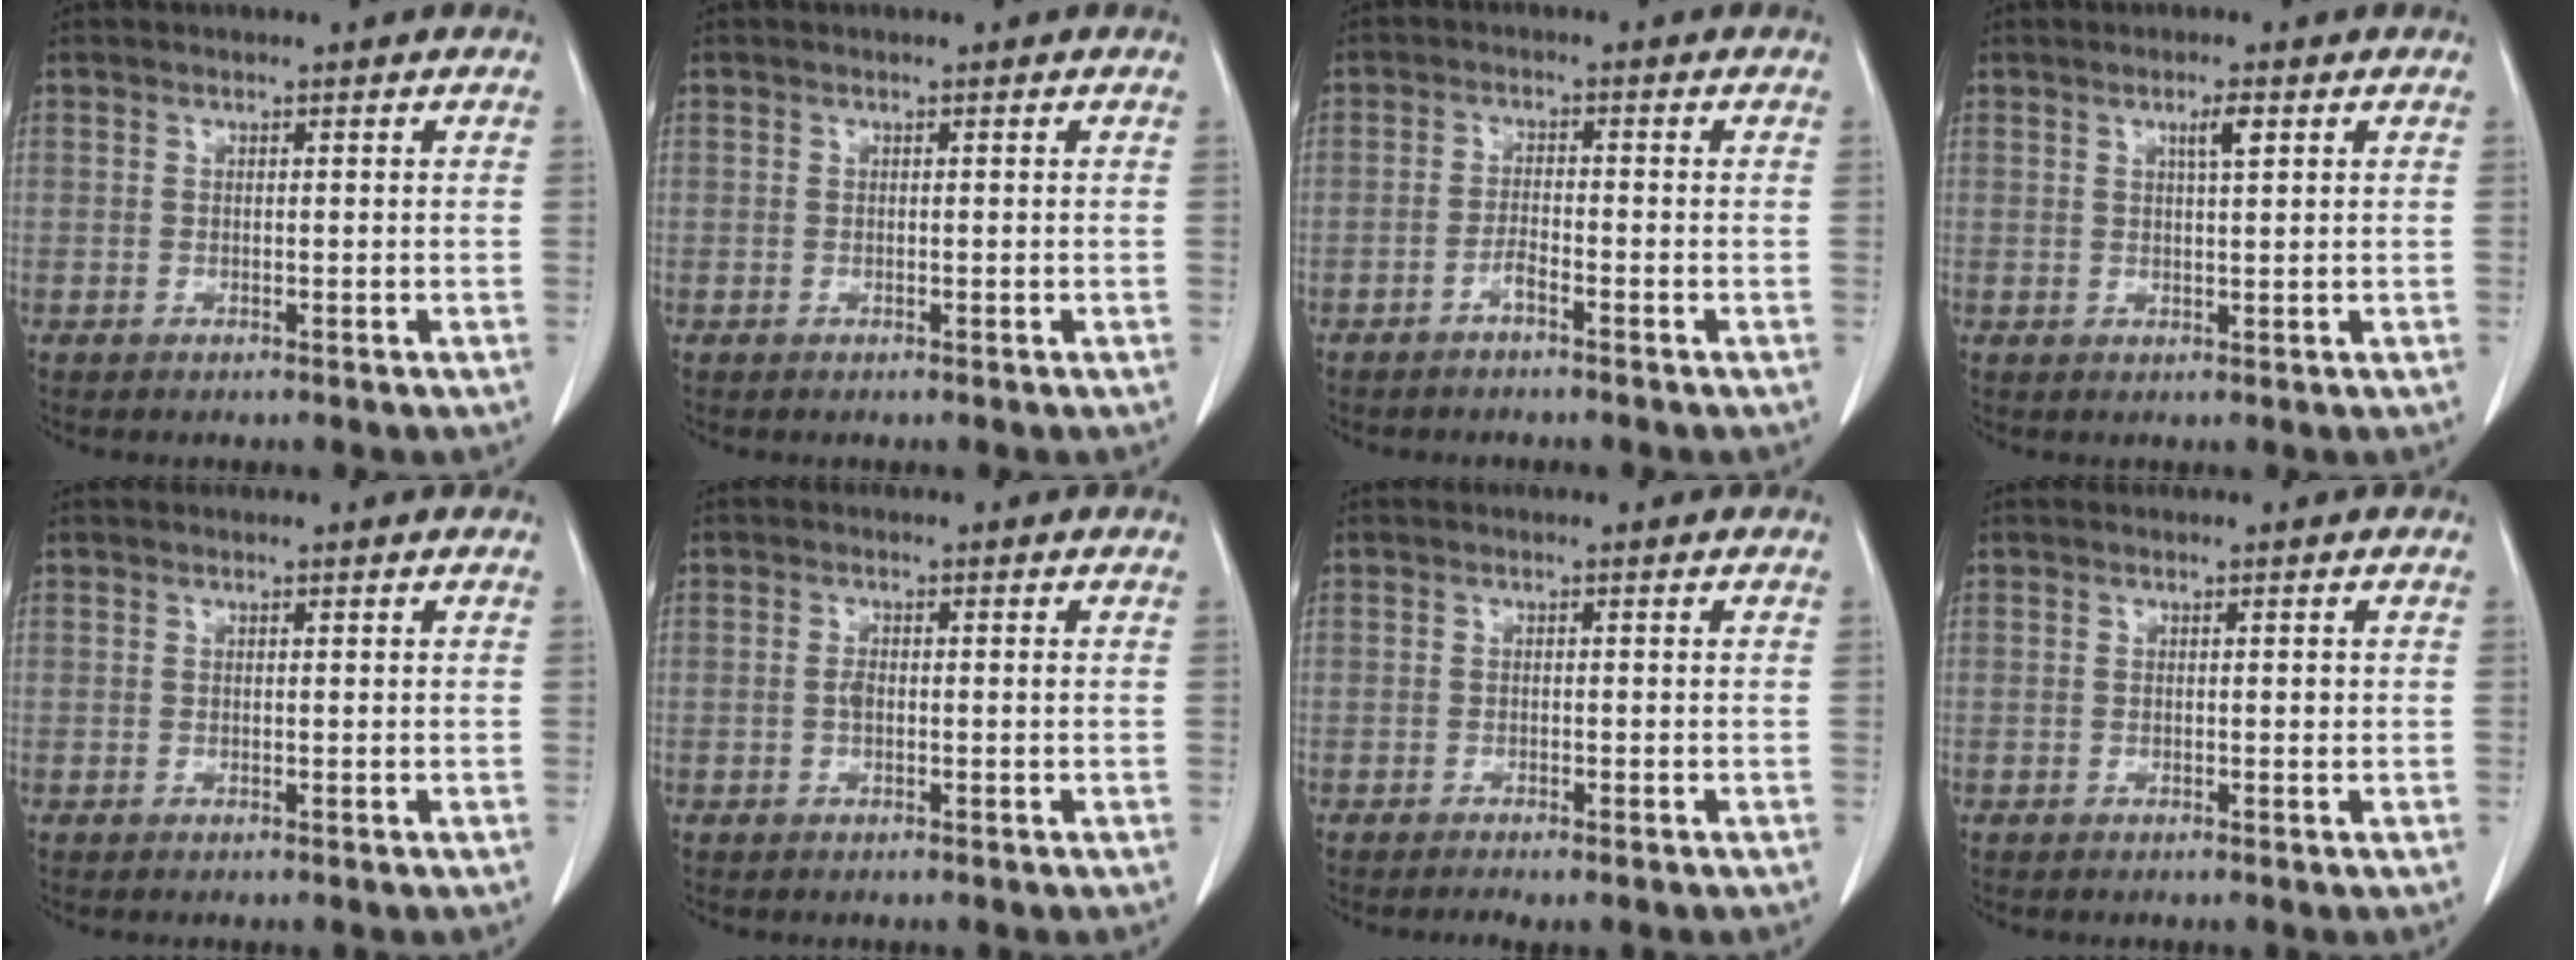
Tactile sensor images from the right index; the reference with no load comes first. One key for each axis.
{"total": 0.0}
{"total": 1.9, "fx": -1.5, "fy": 0.1, "fz": 1.3, "tx": -0.025, "ty": 0.004, "tz": -0.029}
{"total": 2.5, "fx": 1.2, "fy": 0.2, "fz": 2.2, "tx": -0.040, "ty": -0.001, "tz": 0.019}
{"total": 0.0}
{"total": 1.6, "fx": -0.2, "fy": 0.6, "fz": 1.4, "tx": -0.031, "ty": 0.001, "tz": -0.002}
{"total": 2.3, "fx": -1.8, "fy": 0.3, "fz": 1.4, "tx": -0.020, "ty": -0.006, "tz": -0.024}
{"total": 0.6, "fx": 0.1, "fy": 0.2, "fz": 0.6, "tx": -0.007, "ty": 0.000, "tz": 0.001}